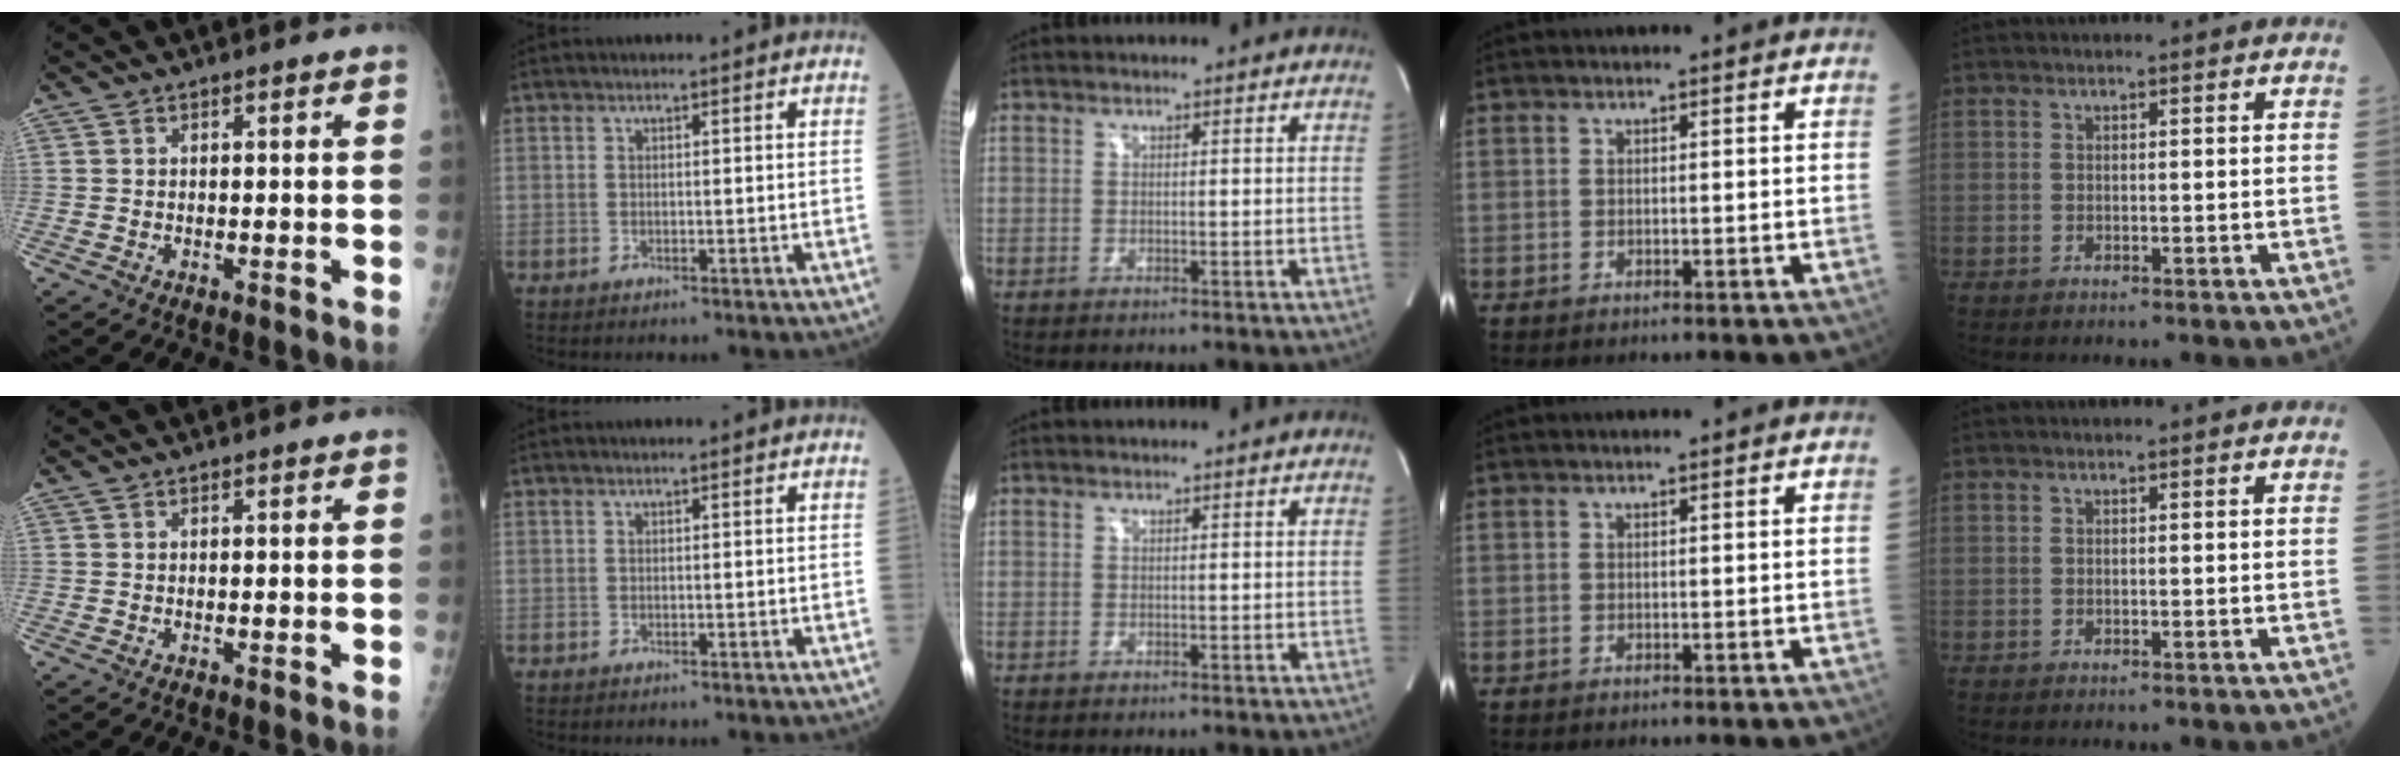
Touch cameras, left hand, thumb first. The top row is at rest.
{}